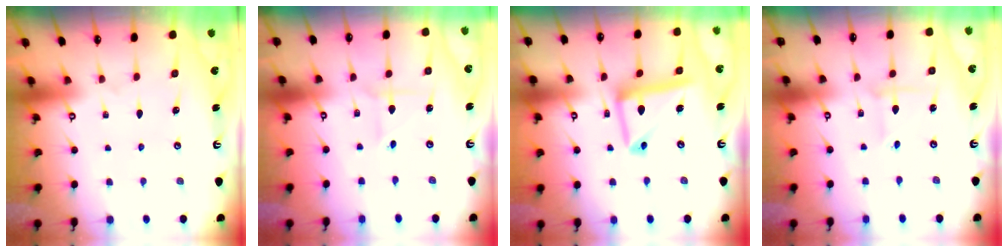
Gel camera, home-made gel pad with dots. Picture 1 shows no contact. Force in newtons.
{"total": 2.0, "press": 1.9, "slide": 0.3}
{"total": 14.4, "press": 14.3, "slide": 1.4}
{"total": 2.7, "press": 2.6, "slide": 0.3}